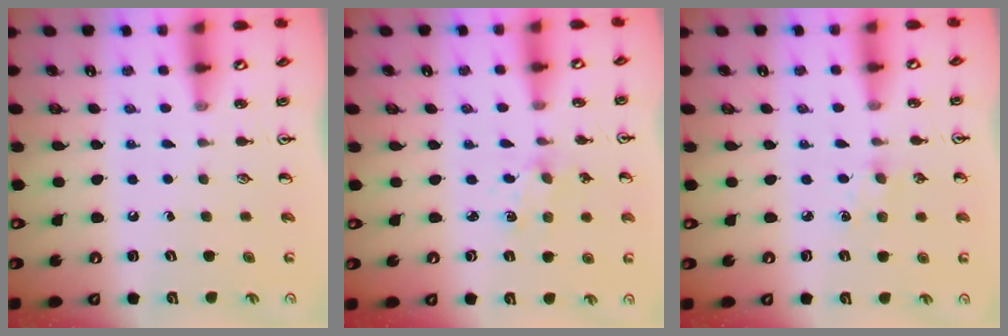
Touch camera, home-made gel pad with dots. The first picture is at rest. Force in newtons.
{"total": 1.5, "press": 1.4, "slide": 0.4}
{"total": 3.0, "press": 2.9, "slide": 0.4}